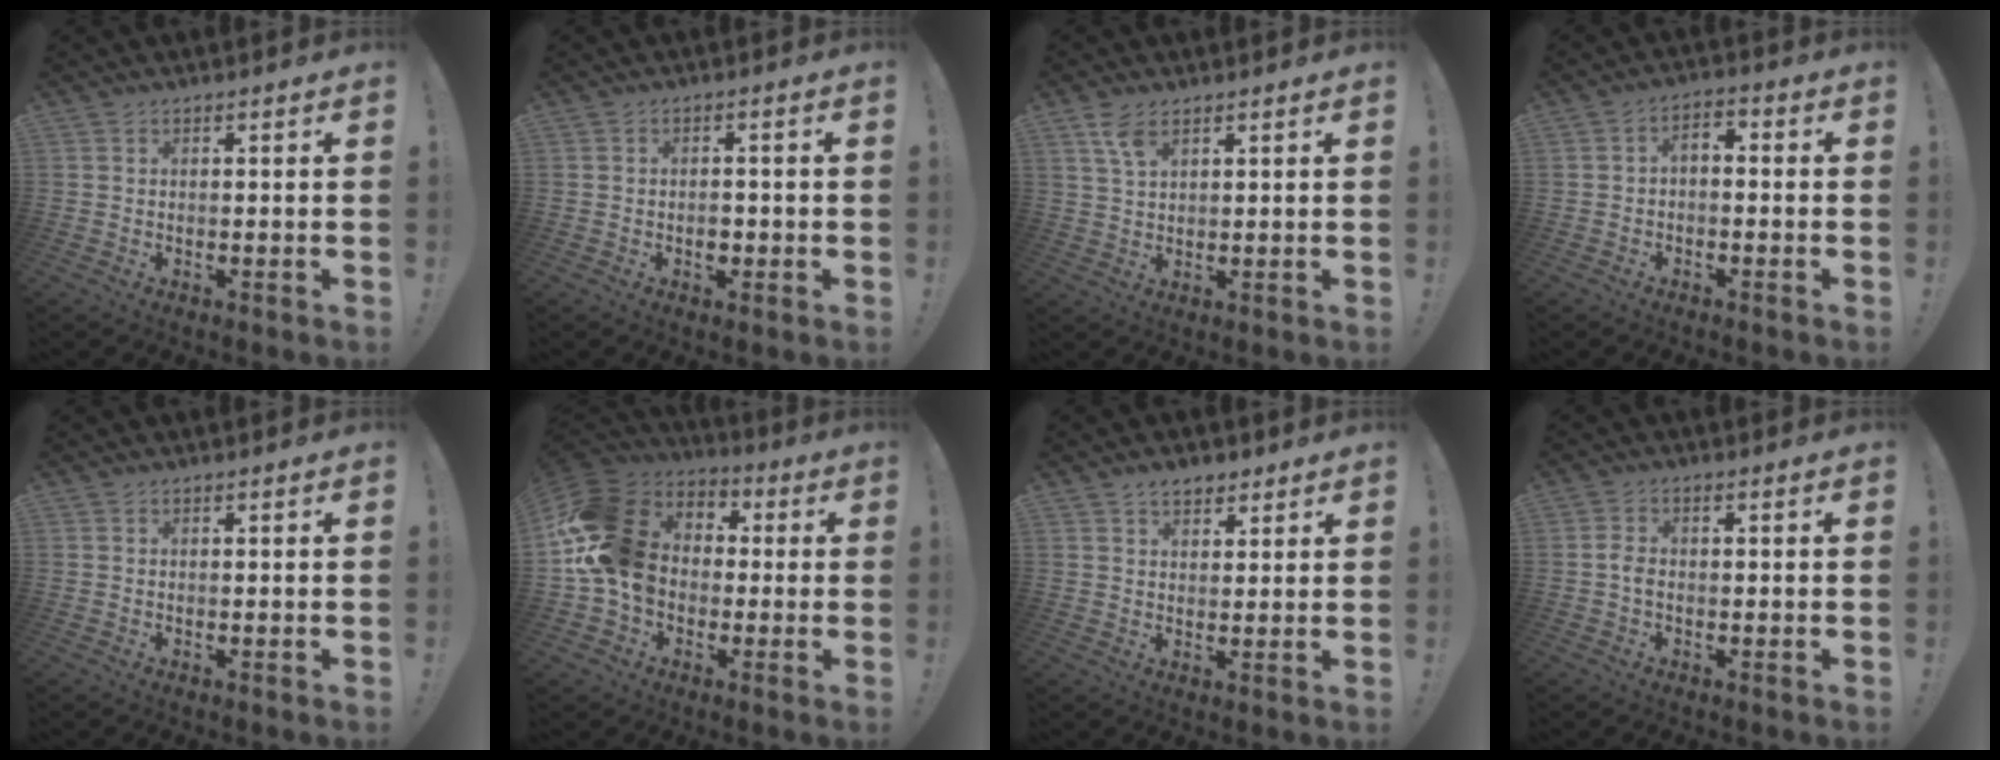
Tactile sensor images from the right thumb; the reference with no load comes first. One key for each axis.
{"total": 2.8, "fx": -1.1, "fy": 1.9, "fz": 1.8, "tx": -0.016, "ty": 0.001, "tz": -0.022}
{"total": 5.2, "fx": 3.2, "fy": 2.1, "fz": 3.5, "tx": -0.067, "ty": -0.012, "tz": 0.060}
{"total": 3.4, "fx": -1.8, "fy": 1.7, "fz": 2.4, "tx": -0.047, "ty": 0.004, "tz": -0.036}
{"total": 0.0}
{"total": 20.0, "fx": 0.8, "fy": 15.8, "fz": 12.1, "tx": -0.211, "ty": 0.010, "tz": 0.025}
{"total": 4.6, "fx": 3.2, "fy": 2.9, "fz": 1.7, "tx": -0.012, "ty": -0.015, "tz": 0.056}
{"total": 2.2, "fx": -0.3, "fy": 1.0, "fz": 1.9, "tx": -0.041, "ty": 0.004, "tz": -0.007}